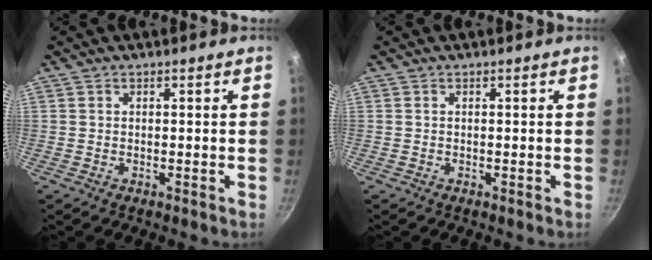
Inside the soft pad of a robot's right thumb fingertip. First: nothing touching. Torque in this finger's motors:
{"motor_torque": [0.15, 0.07, 0.16, 0.33, 0.01]}